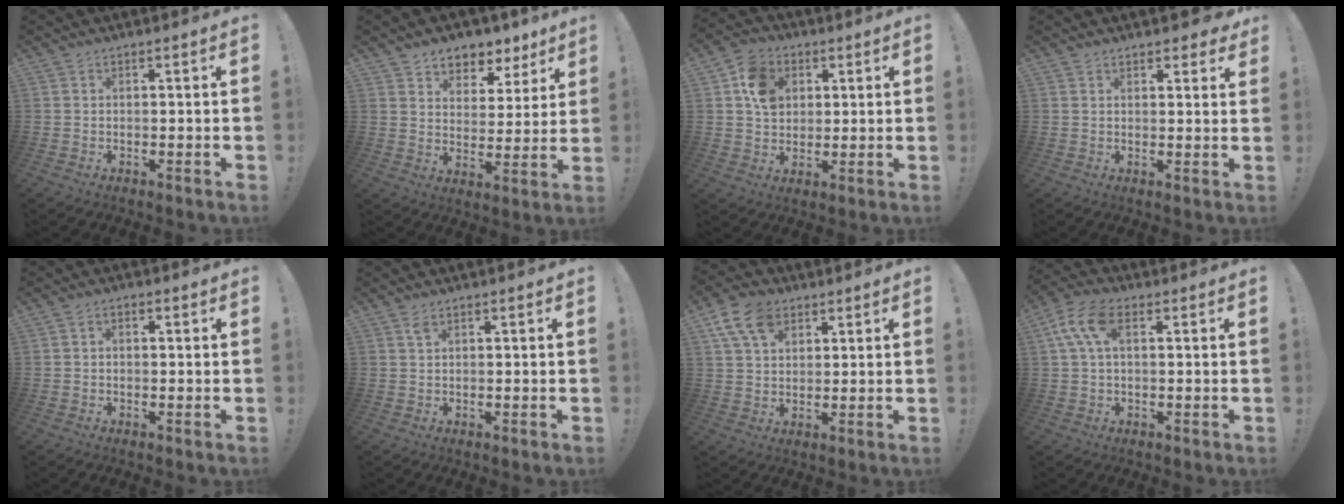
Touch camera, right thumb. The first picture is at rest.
{"total": 7.0, "force": [5.0, 4.7, 0.9], "torque": [-0.011, -0.046, 0.096]}
{"total": 10.4, "force": [3.1, 8.6, 5.0], "torque": [-0.072, 0.001, 0.064]}
{"total": 3.3, "force": [2.7, 1.6, 1.2], "torque": [-0.007, -0.018, 0.046]}
{"total": 1.6, "force": [-0.7, 1.0, 1.0], "torque": [-0.021, 0.008, -0.012]}
{"total": 1.6, "force": [0.9, 0.6, 1.1], "torque": [-0.023, 0.002, 0.017]}
{"total": 11.3, "force": [5.3, 7.6, 6.4], "torque": [-0.115, -0.011, 0.101]}
{"total": 9.6, "force": [2.6, 5.0, 7.8], "torque": [-0.161, 0.012, 0.055]}